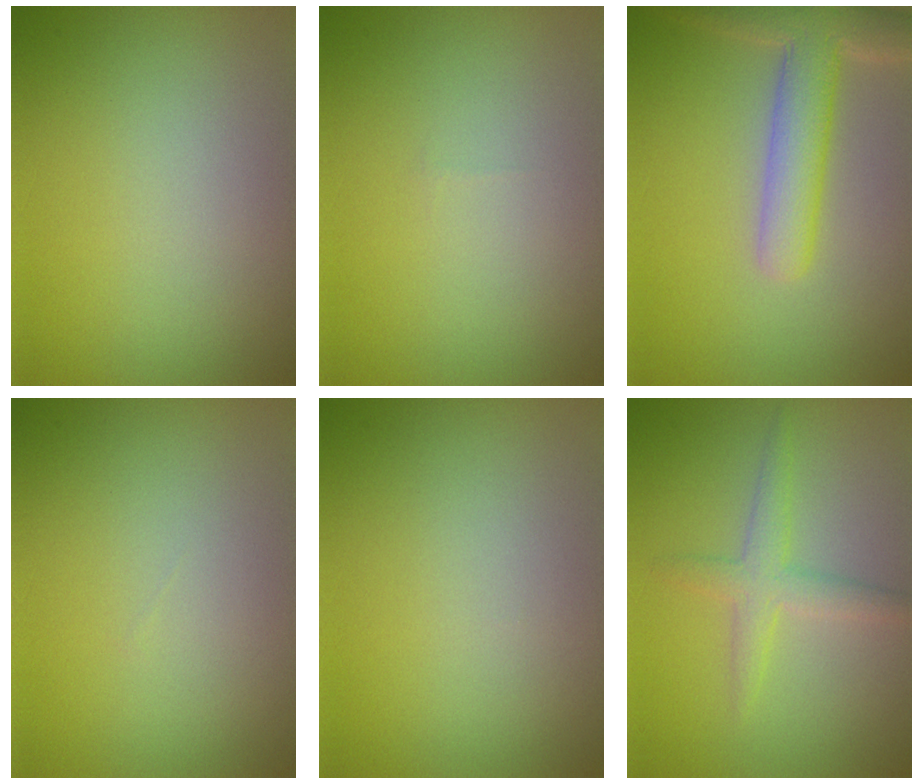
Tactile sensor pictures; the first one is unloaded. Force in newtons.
{"total": 0.0}
{"total": 5.5, "press": 5.5, "slide": 0.3}
{"total": 0.0}
{"total": 0.0}
{"total": 2.6, "press": 2.6, "slide": 0.0}